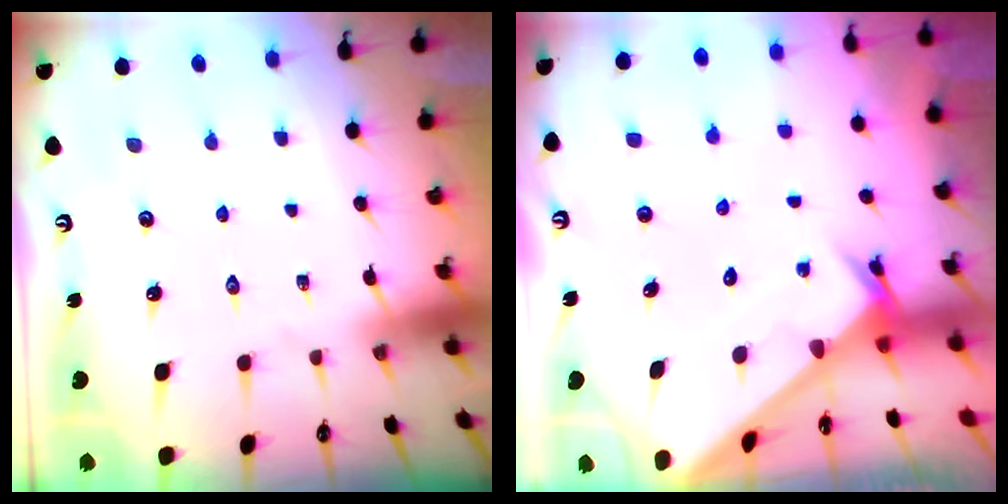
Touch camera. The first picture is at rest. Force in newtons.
{"total": 2.3, "press": 2.3, "slide": 0.2}